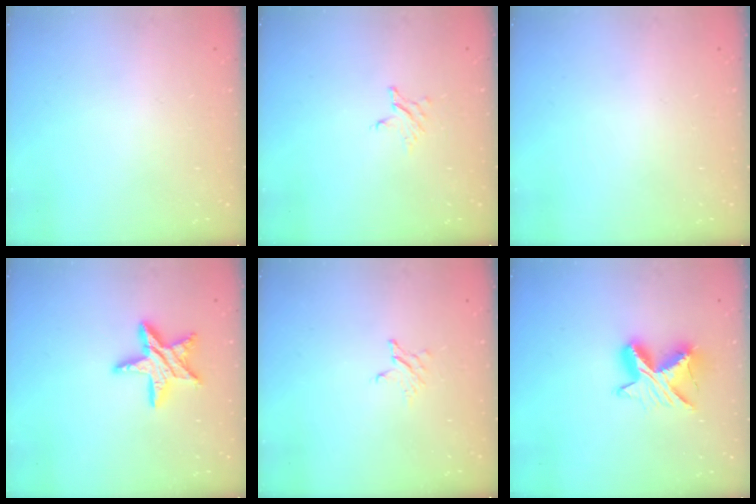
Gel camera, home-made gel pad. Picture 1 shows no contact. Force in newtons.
{"total": 2.7, "press": 2.7, "slide": 0.3}
{"total": 0.0}
{"total": 13.6, "press": 13.5, "slide": 1.1}
{"total": 2.5, "press": 2.5, "slide": 0.3}
{"total": 9.9, "press": 9.9, "slide": 0.5}